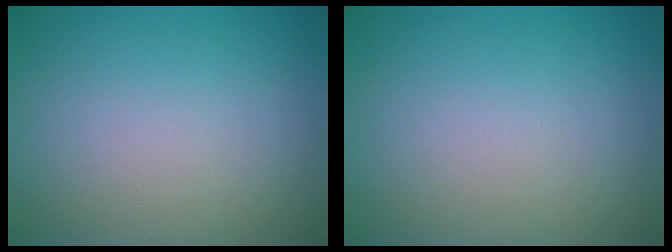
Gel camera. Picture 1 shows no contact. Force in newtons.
{"total": 0.0}